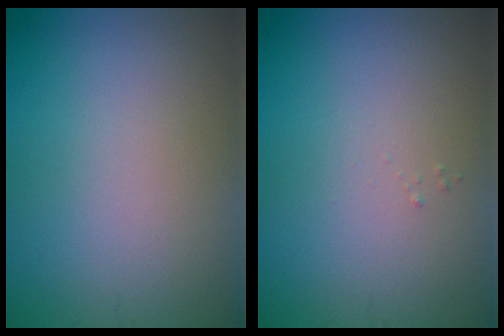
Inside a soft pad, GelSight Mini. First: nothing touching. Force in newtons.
{"total": 0.0}